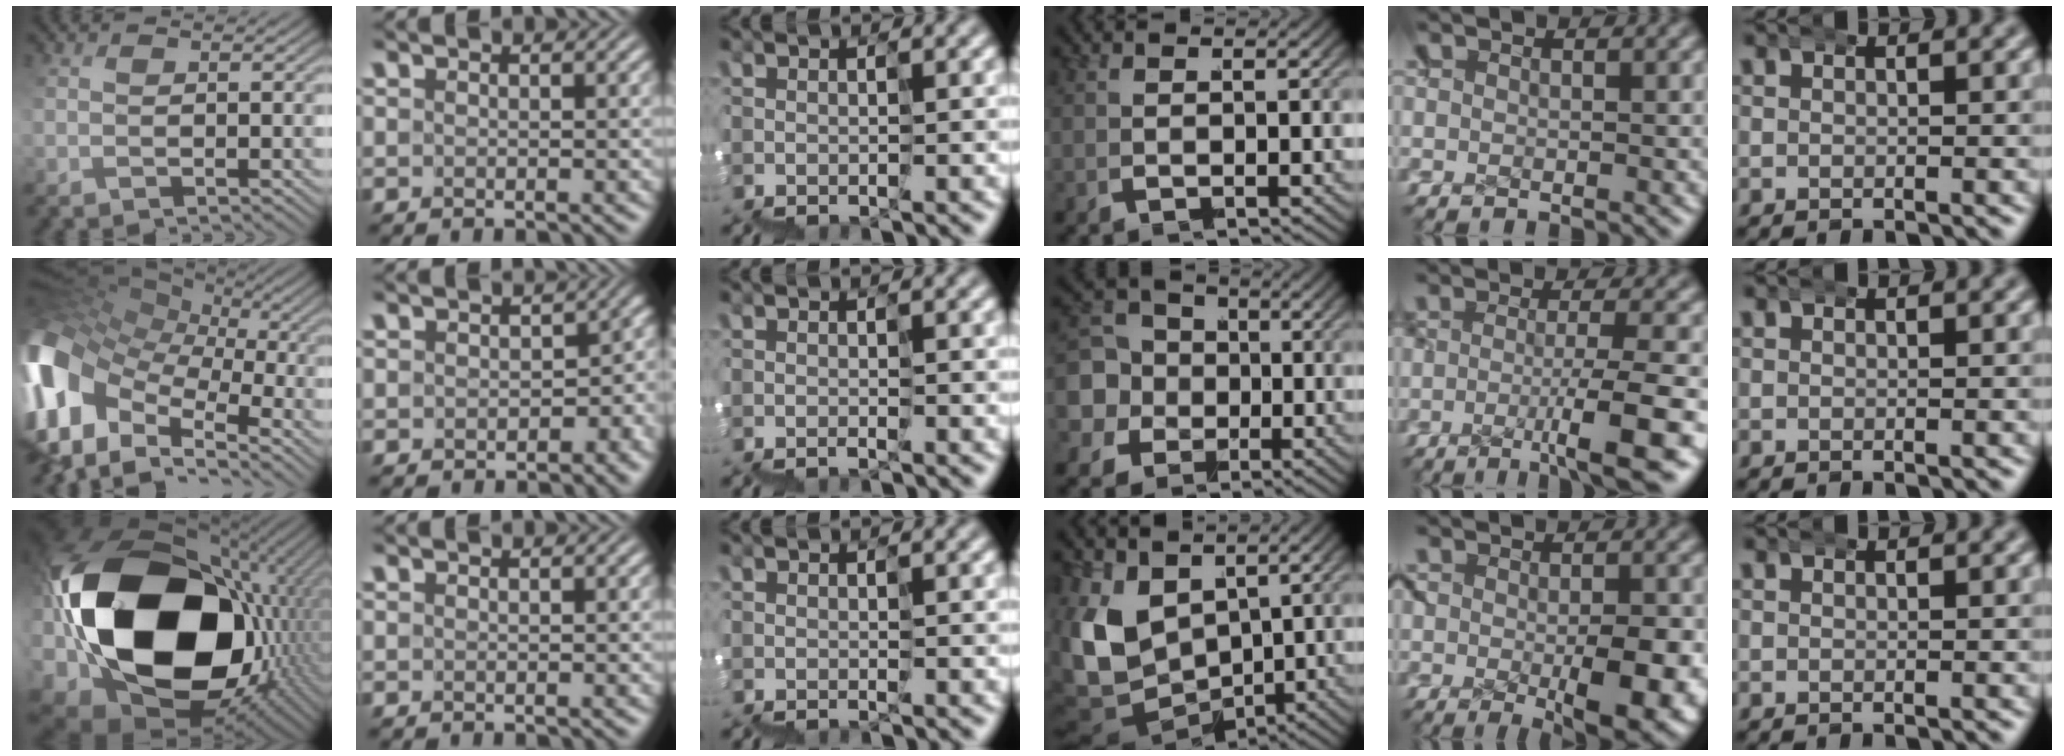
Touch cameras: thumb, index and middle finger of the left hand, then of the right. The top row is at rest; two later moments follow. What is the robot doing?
{"motion": "wrap", "object": "ethernet cable"}